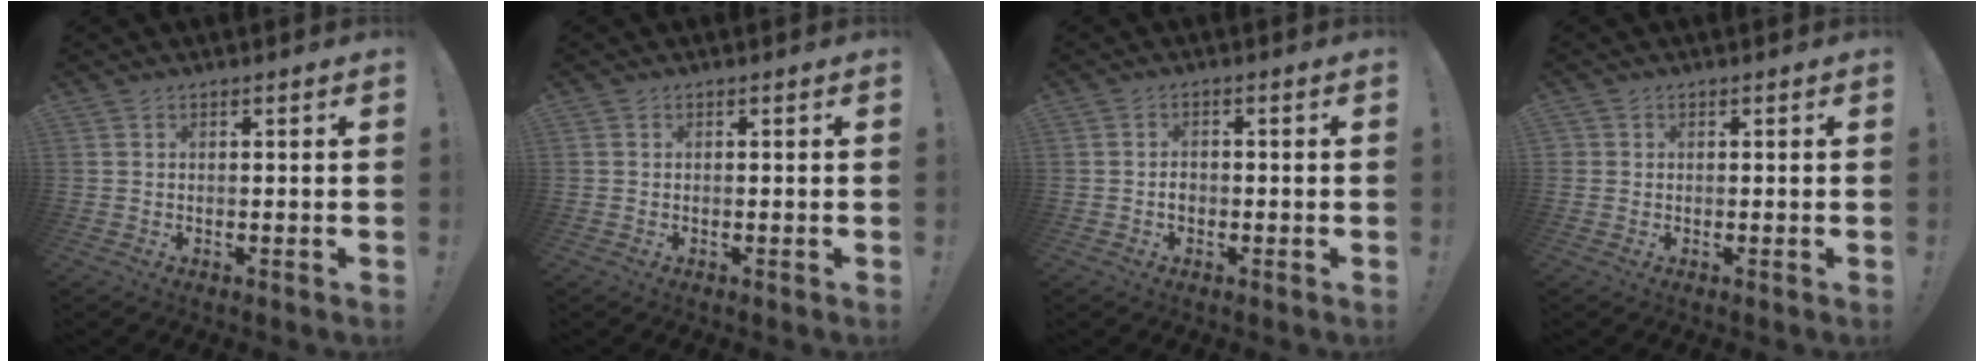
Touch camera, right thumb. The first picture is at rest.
{"total": 0.0}
{"total": 1.8, "force": [-0.8, 1.3, 1.1], "torque": [-0.012, 0.004, -0.016]}
{"total": 0.9, "force": [0.2, 0.9, 0.1], "torque": [-0.010, 0.004, 0.005]}